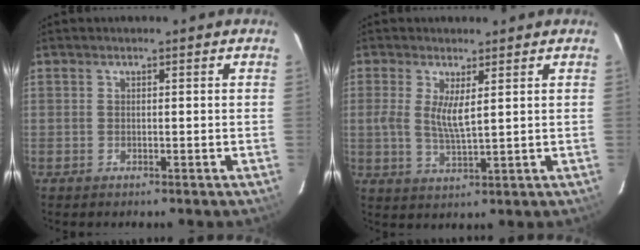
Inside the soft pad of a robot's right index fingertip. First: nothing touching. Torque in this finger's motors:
{"motor_torque": [0.08, -0.02, 0.10, 0.05]}